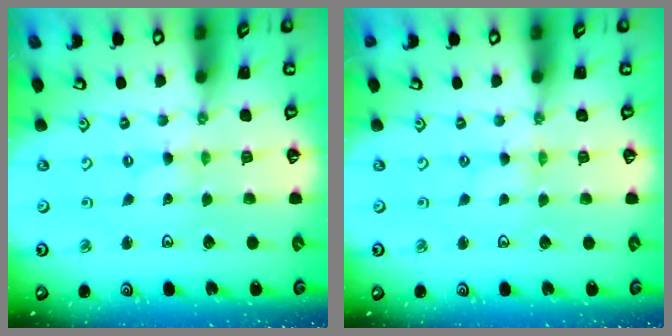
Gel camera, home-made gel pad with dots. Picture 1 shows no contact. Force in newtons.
{"total": 0.0}